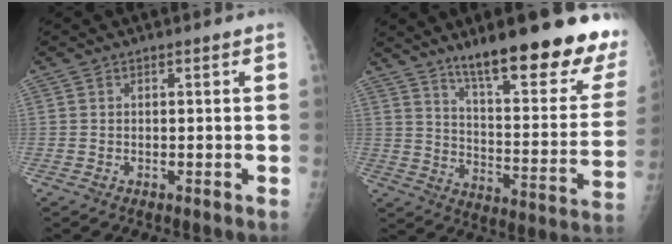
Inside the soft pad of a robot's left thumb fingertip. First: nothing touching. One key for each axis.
{"total": 25.9, "fx": 18.1, "fy": 5.0, "fz": 17.8, "tx": -0.219, "ty": -0.096, "tz": 0.262}